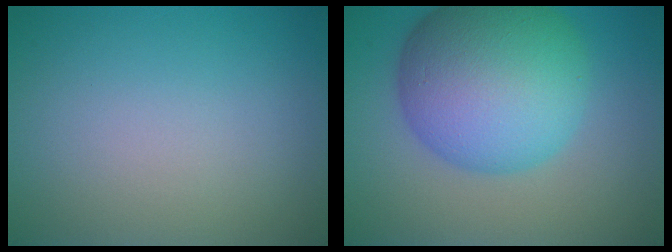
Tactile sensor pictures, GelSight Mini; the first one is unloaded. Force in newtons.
{"total": 12.4, "press": 12.4, "slide": 0.1}